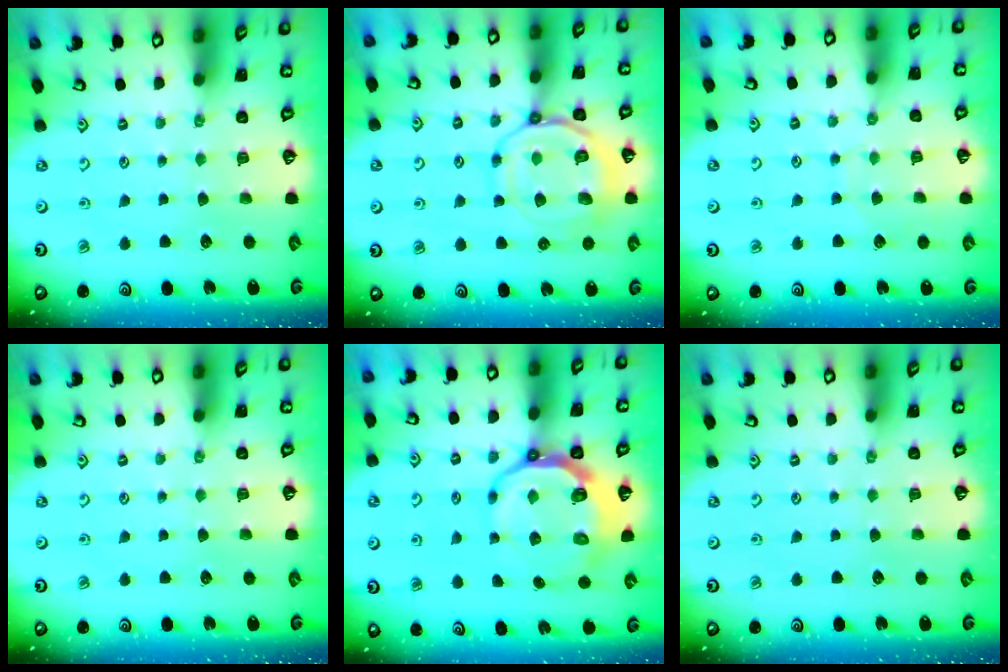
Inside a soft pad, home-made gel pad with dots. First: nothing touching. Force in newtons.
{"total": 13.3, "press": 13.2, "slide": 1.3}
{"total": 5.7, "press": 5.7, "slide": 0.6}
{"total": 0.0}
{"total": 10.4, "press": 9.6, "slide": 3.9}
{"total": 0.0}